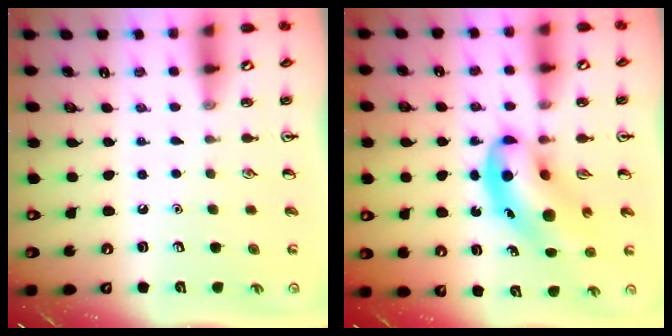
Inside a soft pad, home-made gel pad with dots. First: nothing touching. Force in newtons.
{"total": 11.5, "press": 11.1, "slide": 3.0}